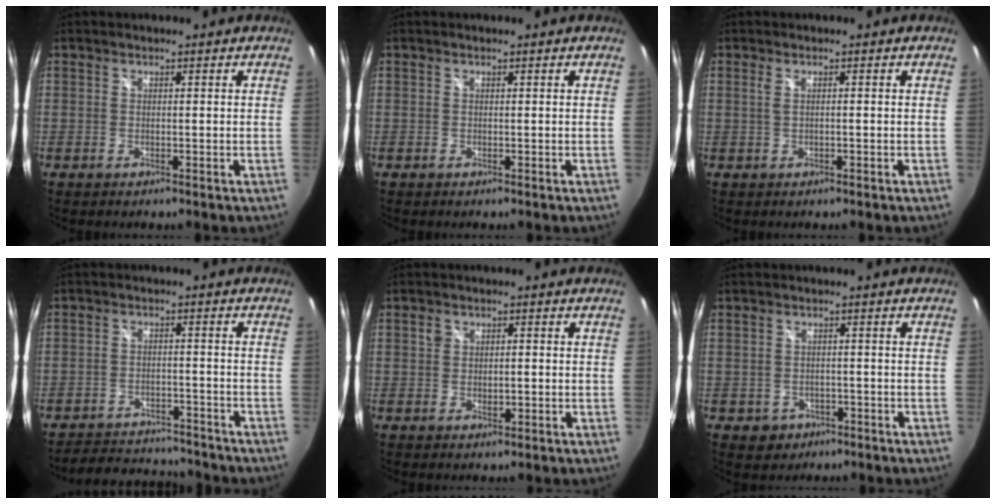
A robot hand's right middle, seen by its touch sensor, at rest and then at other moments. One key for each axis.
{"total": 0.0}
{"total": 1.4, "fx": -0.2, "fy": 0.2, "fz": 1.3, "tx": -0.024, "ty": 0.000, "tz": -0.003}
{"total": 10.9, "fx": -10.0, "fy": 3.5, "fz": 2.8, "tx": -0.073, "ty": 0.024, "tz": -0.134}
{"total": 2.5, "fx": -0.2, "fy": 2.0, "fz": 1.5, "tx": -0.023, "ty": 0.004, "tz": -0.005}
{"total": 3.9, "fx": -1.6, "fy": 3.4, "fz": 1.0, "tx": -0.032, "ty": 0.004, "tz": -0.015}